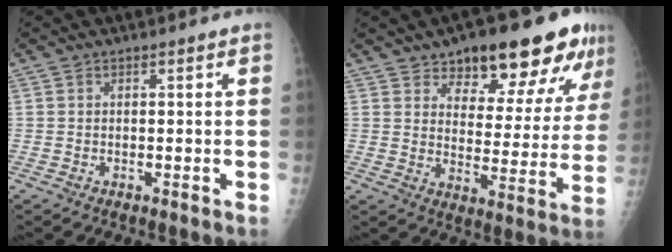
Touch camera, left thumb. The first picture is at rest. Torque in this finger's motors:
{"motor_torque": [0.41, 0.60, -0.05, -0.19, 0.10]}